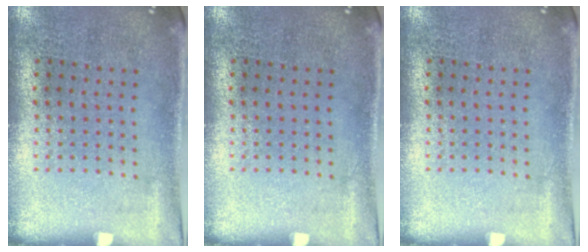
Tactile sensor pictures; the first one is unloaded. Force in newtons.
{"total": 0.0}
{"total": 0.0}